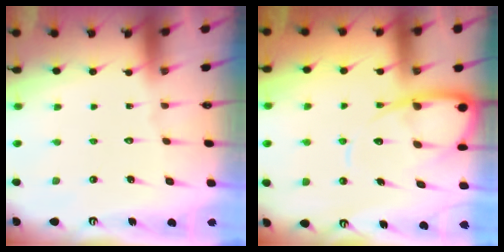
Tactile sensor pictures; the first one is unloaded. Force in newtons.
{"total": 10.5, "press": 10.5, "slide": 0.8}